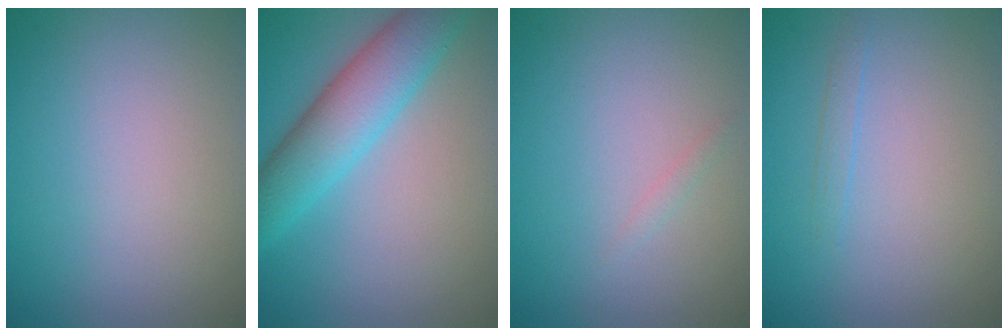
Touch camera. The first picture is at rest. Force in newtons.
{"total": 5.9, "press": 5.9, "slide": 0.2}
{"total": 0.6, "press": 0.5, "slide": 0.1}
{"total": 0.7, "press": 0.7, "slide": 0.0}